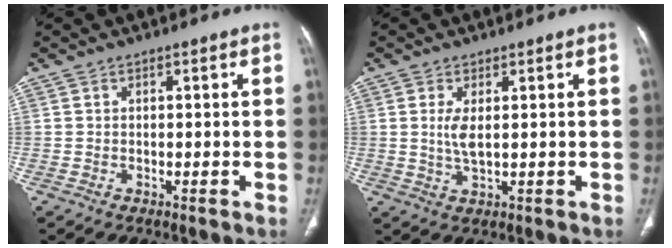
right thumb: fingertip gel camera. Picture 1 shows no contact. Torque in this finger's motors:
{"motor_torque": [-0.33, 0.13, 0.18, 0.27, 0.00]}